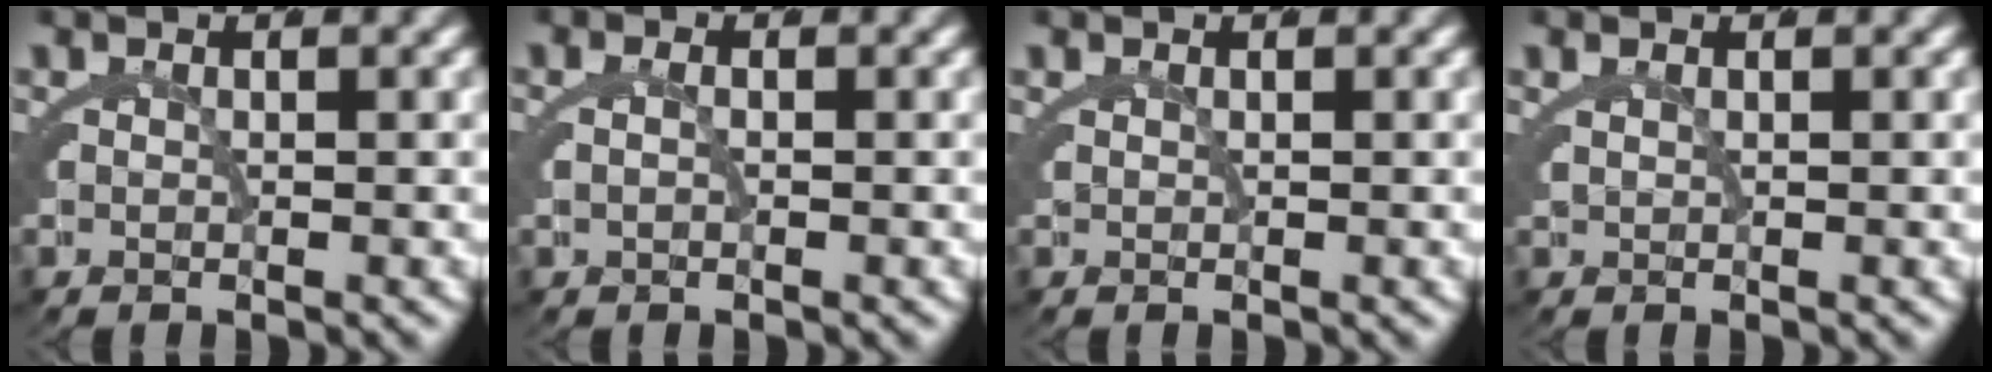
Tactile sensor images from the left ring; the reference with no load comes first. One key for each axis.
{"total": 1.0, "fx": -0.2, "fy": 0.6, "fz": 0.8, "tx": -0.018, "ty": 0.006, "tz": -0.006}
{"total": 0.6, "fx": 0.4, "fy": 0.3, "fz": 0.3, "tx": -0.009, "ty": 0.001, "tz": 0.007}
{"total": 0.8, "fx": 0.5, "fy": 0.3, "fz": 0.5, "tx": -0.013, "ty": 0.002, "tz": 0.012}